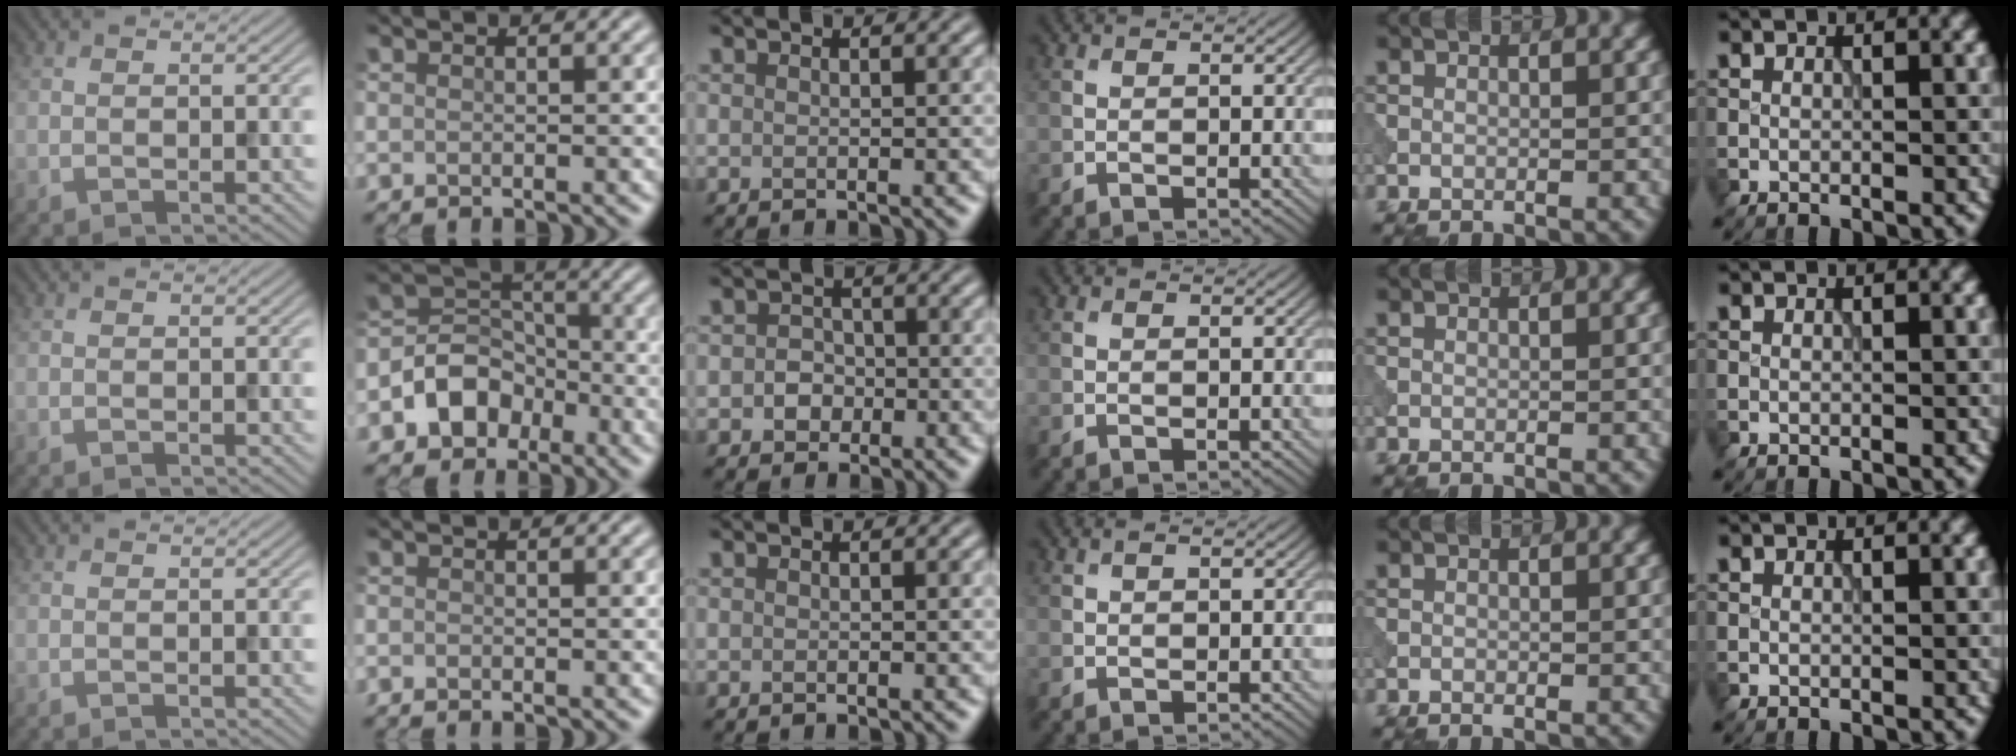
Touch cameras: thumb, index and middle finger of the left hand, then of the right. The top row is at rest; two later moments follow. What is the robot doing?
{"motion": "extract", "object": "peg toy"}